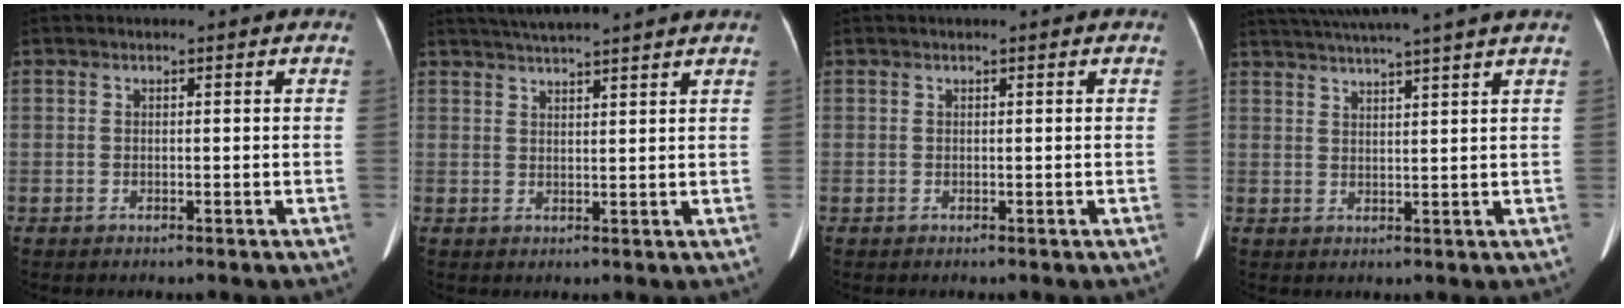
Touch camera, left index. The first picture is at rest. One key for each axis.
{"total": 8.1, "fx": 7.3, "fy": -0.9, "fz": 3.5, "tx": -0.059, "ty": 0.026, "tz": 0.101}
{"total": 0.0}
{"total": 12.7, "fx": 10.9, "fy": -1.8, "fz": 6.2, "tx": -0.110, "ty": 0.002, "tz": 0.151}